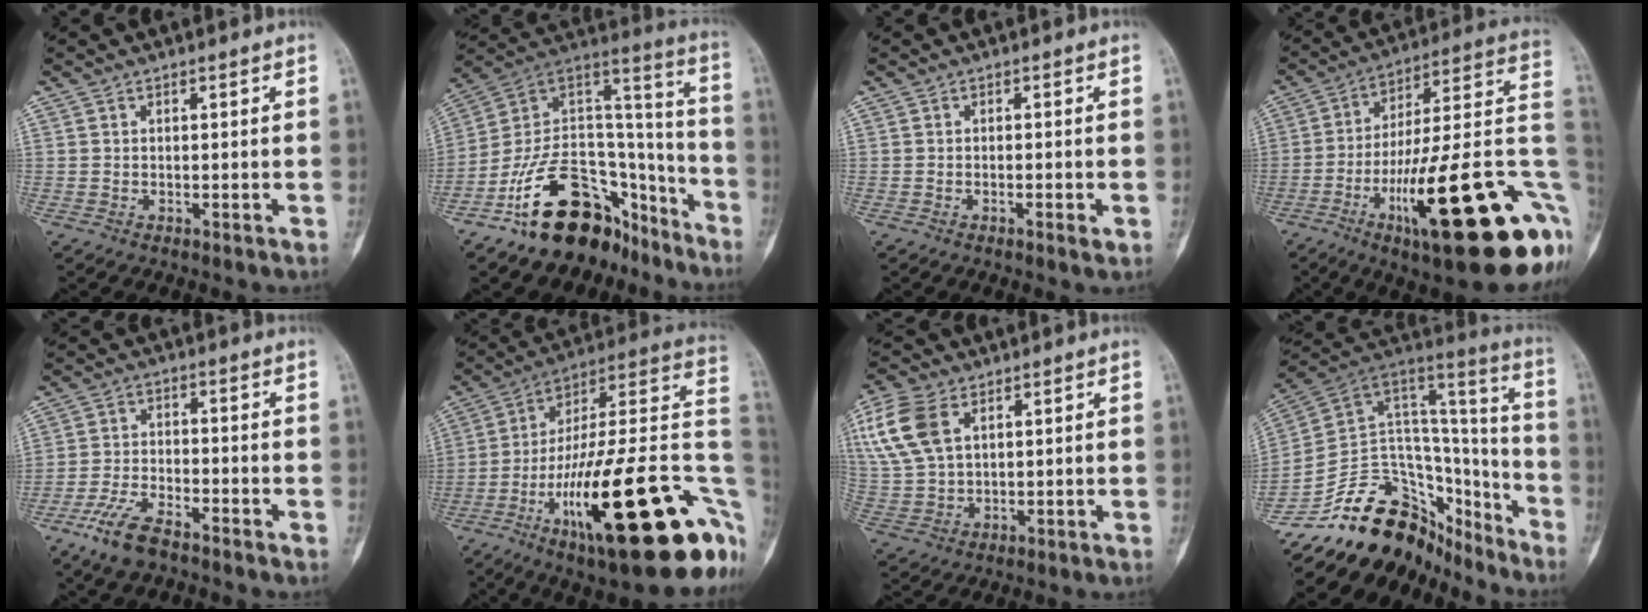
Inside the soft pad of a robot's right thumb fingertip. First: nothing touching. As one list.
[{"total": 25.3, "force": [-16.5, 14.0, 13.2], "torque": [-0.188, 0.127, -0.278]}, {"total": 1.6, "force": [-0.6, 0.4, 1.4], "torque": [-0.024, -0.003, -0.011]}, {"total": 32.3, "force": [-10.0, 8.1, 29.6], "torque": [-0.359, 0.036, -0.148]}, {"total": 7.6, "force": [-5.3, 2.8, 4.7], "torque": [-0.104, 0.015, -0.105]}, {"total": 35.0, "force": [-10.6, 9.5, 32.0], "torque": [-0.391, 0.043, -0.167]}, {"total": 12.9, "force": [5.2, 7.8, 8.8], "torque": [-0.195, -0.002, 0.109]}, {"total": 28.3, "force": [-19.4, 16.3, 12.7], "torque": [-0.188, 0.104, -0.298]}]